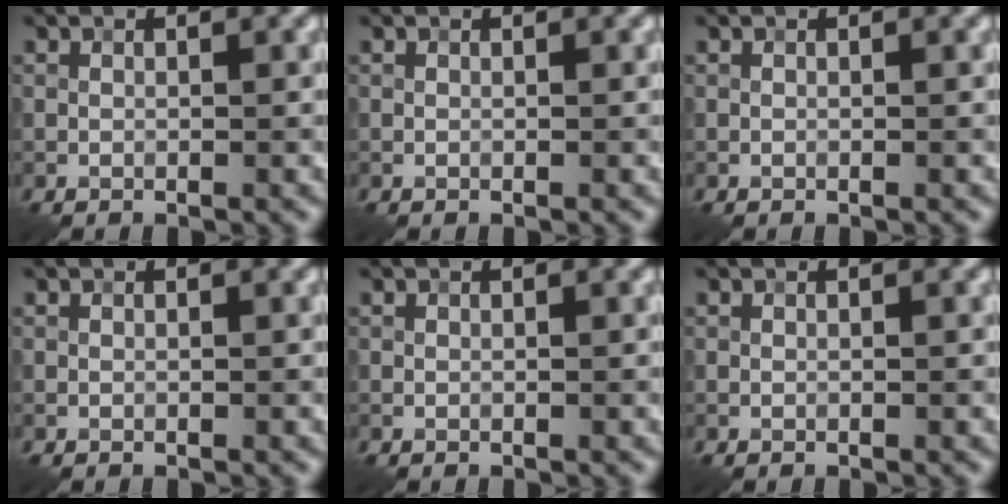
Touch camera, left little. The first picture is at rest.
{"total": 0.0}
{"total": 0.0}
{"total": 0.0}
{"total": 0.0}
{"total": 0.0}